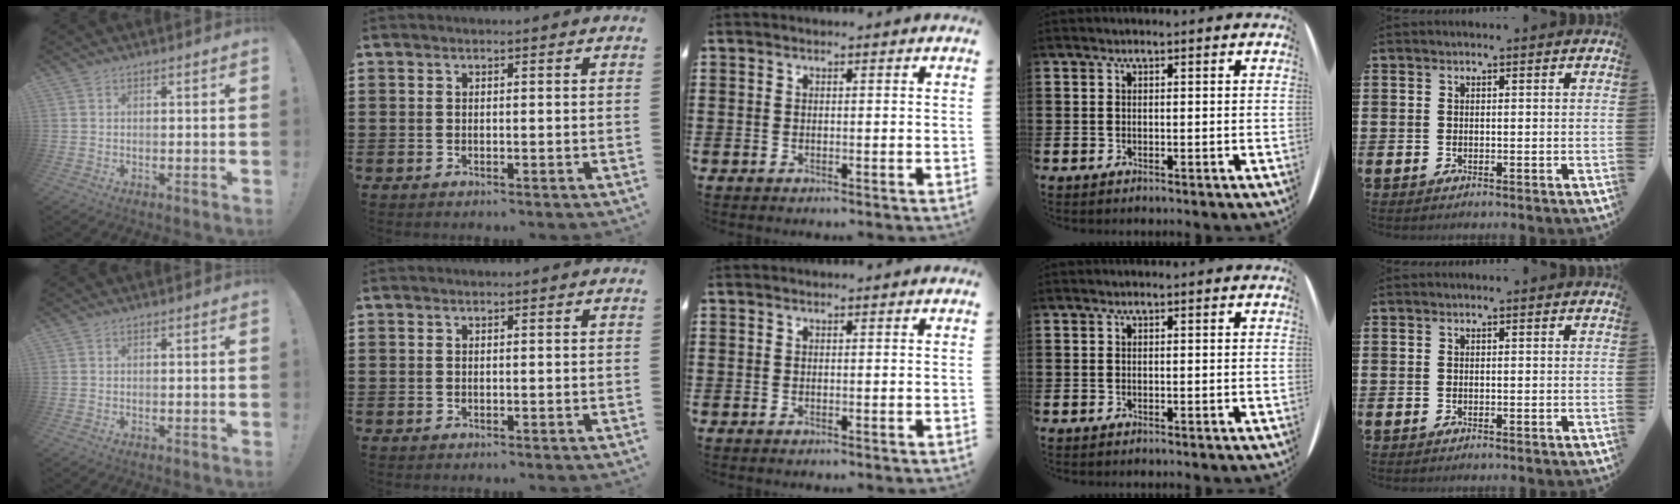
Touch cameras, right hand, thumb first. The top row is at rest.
{}